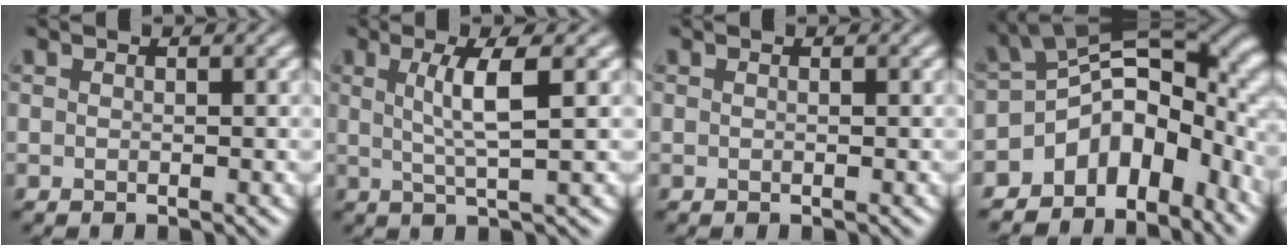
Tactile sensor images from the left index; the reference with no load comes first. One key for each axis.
{"total": 4.2, "fx": 1.0, "fy": 0.7, "fz": 4.0, "tx": -0.070, "ty": 0.000, "tz": 0.021}
{"total": 0.0}
{"total": 10.8, "fx": -5.0, "fy": 7.0, "fz": 6.5, "tx": -0.088, "ty": -0.006, "tz": -0.090}